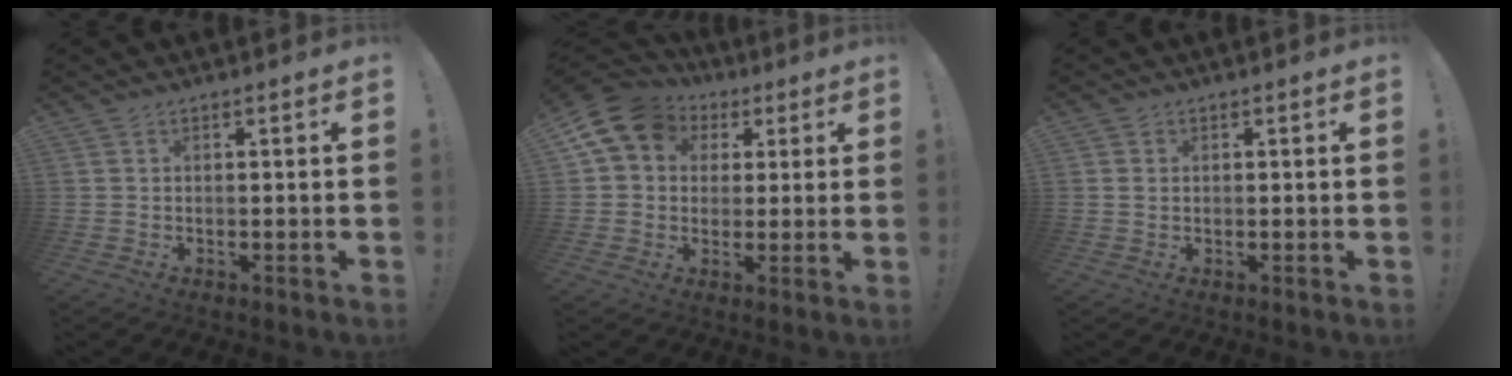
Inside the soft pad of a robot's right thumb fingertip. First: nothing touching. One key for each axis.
{"total": 12.4, "fx": 4.6, "fy": 9.9, "fz": 5.8, "tx": -0.090, "ty": -0.011, "tz": 0.094}
{"total": 1.1, "fx": 0.3, "fy": 1.0, "fz": 0.4, "tx": -0.003, "ty": 0.002, "tz": 0.006}